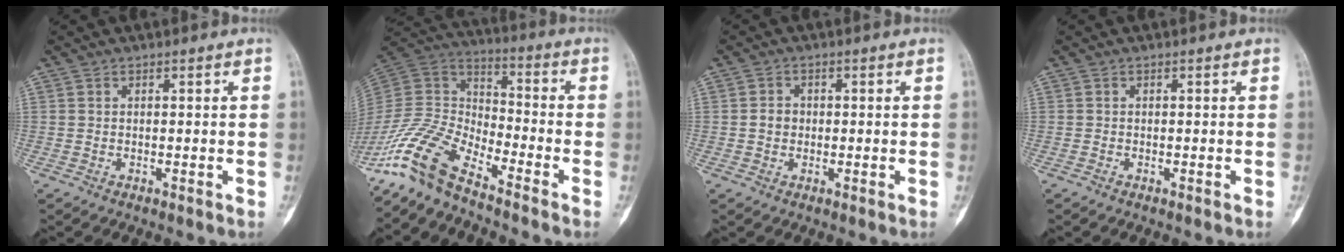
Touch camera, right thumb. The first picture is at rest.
{"total": 13.2, "force": [-10.6, 4.0, 6.8], "torque": [-0.141, 0.078, -0.220]}
{"total": 2.3, "force": [-0.2, 2.1, 1.1], "torque": [-0.009, 0.007, -0.006]}
{"total": 0.0}